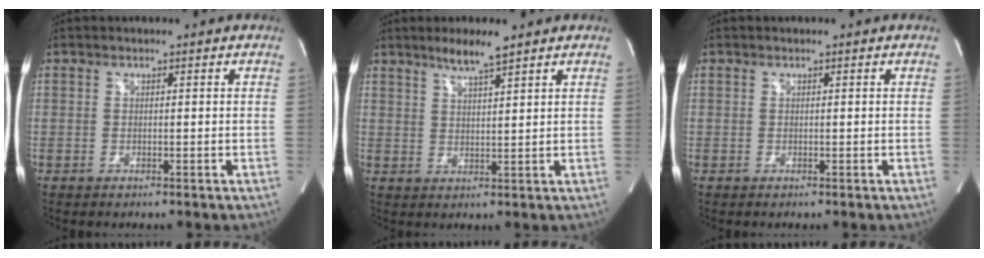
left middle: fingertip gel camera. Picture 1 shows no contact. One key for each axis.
{"total": 4.8, "fx": 3.7, "fy": 0.0, "fz": 3.1, "tx": -0.062, "ty": -0.001, "tz": 0.069}
{"total": 0.0}